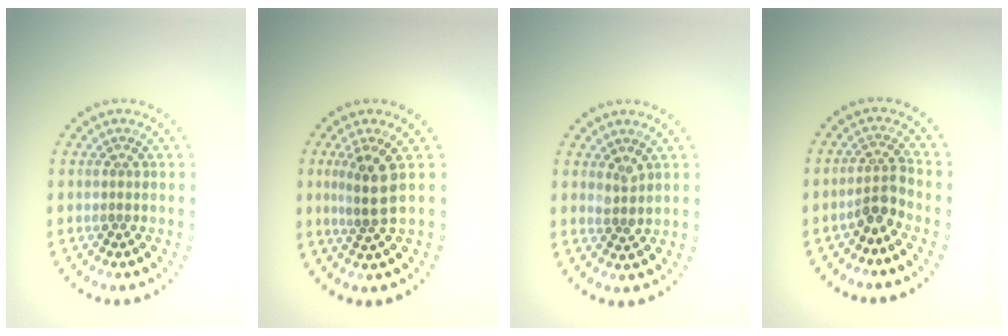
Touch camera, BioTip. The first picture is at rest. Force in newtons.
{"total": 2.8, "press": 2.3, "slide": 1.7}
{"total": 1.3, "press": 1.0, "slide": 0.8}
{"total": 2.3, "press": 1.8, "slide": 1.5}